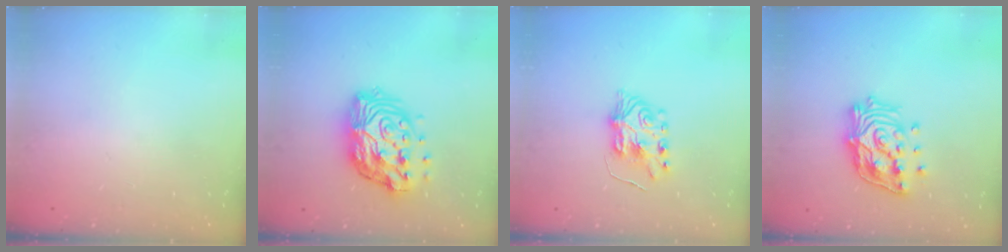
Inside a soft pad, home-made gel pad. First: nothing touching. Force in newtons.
{"total": 16.0, "press": 16.0, "slide": 1.1}
{"total": 7.5, "press": 7.5, "slide": 0.8}
{"total": 16.8, "press": 16.6, "slide": 2.6}